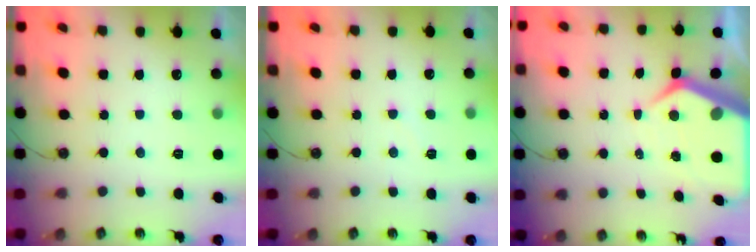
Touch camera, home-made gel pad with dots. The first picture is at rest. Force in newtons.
{"total": 3.3, "press": 3.2, "slide": 0.5}
{"total": 9.6, "press": 9.6, "slide": 0.8}